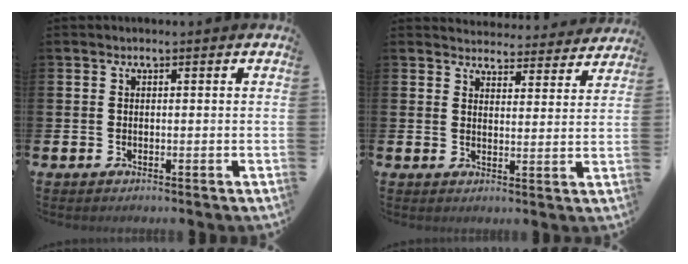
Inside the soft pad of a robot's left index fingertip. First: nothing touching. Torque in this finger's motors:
{"motor_torque": [0.99, -1.16, 0.09, 0.01]}